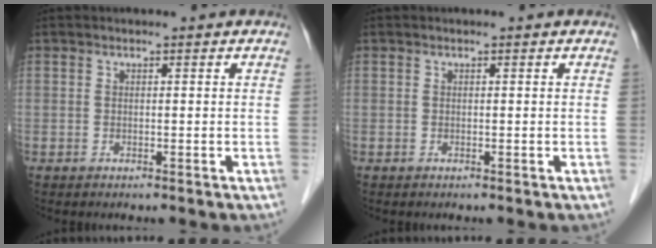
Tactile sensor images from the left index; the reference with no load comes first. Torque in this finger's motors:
{"motor_torque": [-0.01, 0.01, 0.00, 0.00]}